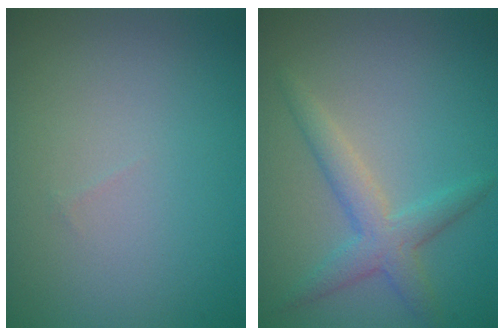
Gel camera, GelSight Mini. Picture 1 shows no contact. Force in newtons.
{"total": 3.0, "press": 3.0, "slide": 0.1}